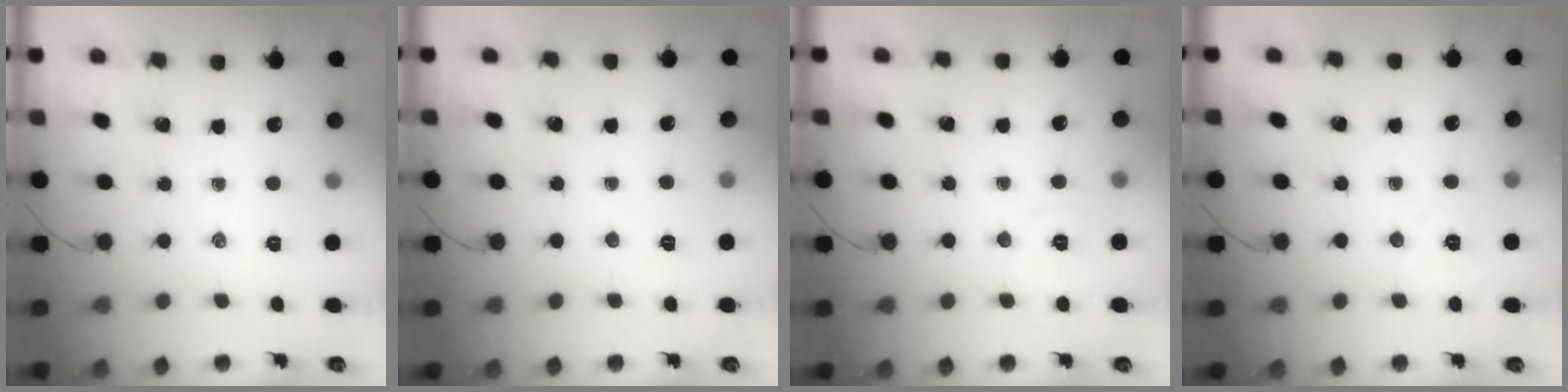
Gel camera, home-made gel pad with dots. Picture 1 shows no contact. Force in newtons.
{"total": 2.5, "press": 2.4, "slide": 0.7}
{"total": 5.3, "press": 5.1, "slide": 1.3}
{"total": 3.3, "press": 3.2, "slide": 0.9}